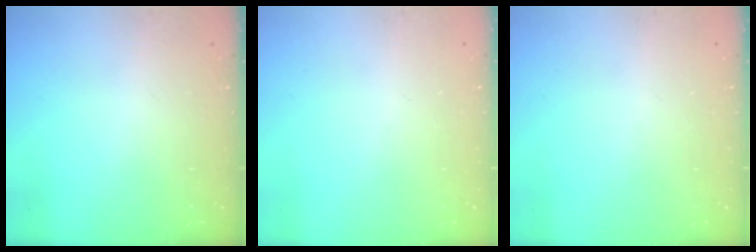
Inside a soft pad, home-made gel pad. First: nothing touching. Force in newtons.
{"total": 0.0}
{"total": 0.0}